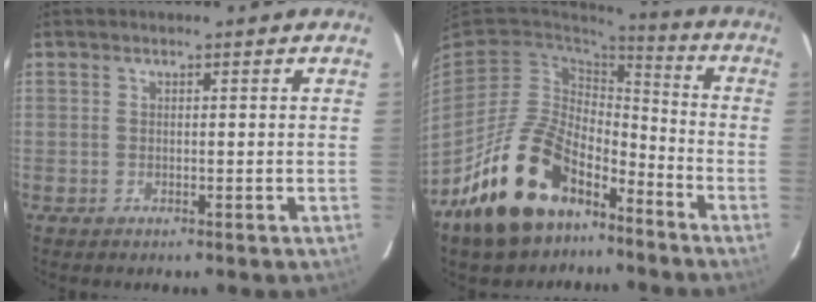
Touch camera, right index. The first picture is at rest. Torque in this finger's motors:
{"motor_torque": [0.65, -0.69, 0.98, 0.19]}